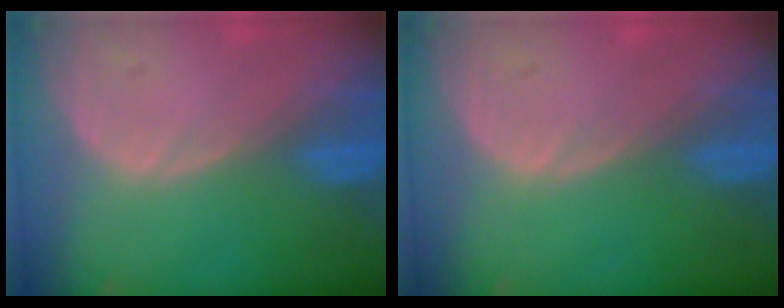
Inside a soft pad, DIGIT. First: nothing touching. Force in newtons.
{"total": 0.0}